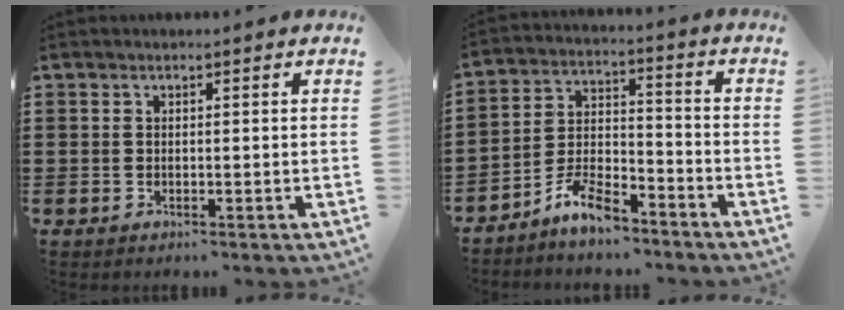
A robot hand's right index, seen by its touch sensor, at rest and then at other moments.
{"total": 7.3, "force": [-6.3, 1.7, 3.1], "torque": [-0.070, 0.008, -0.122]}